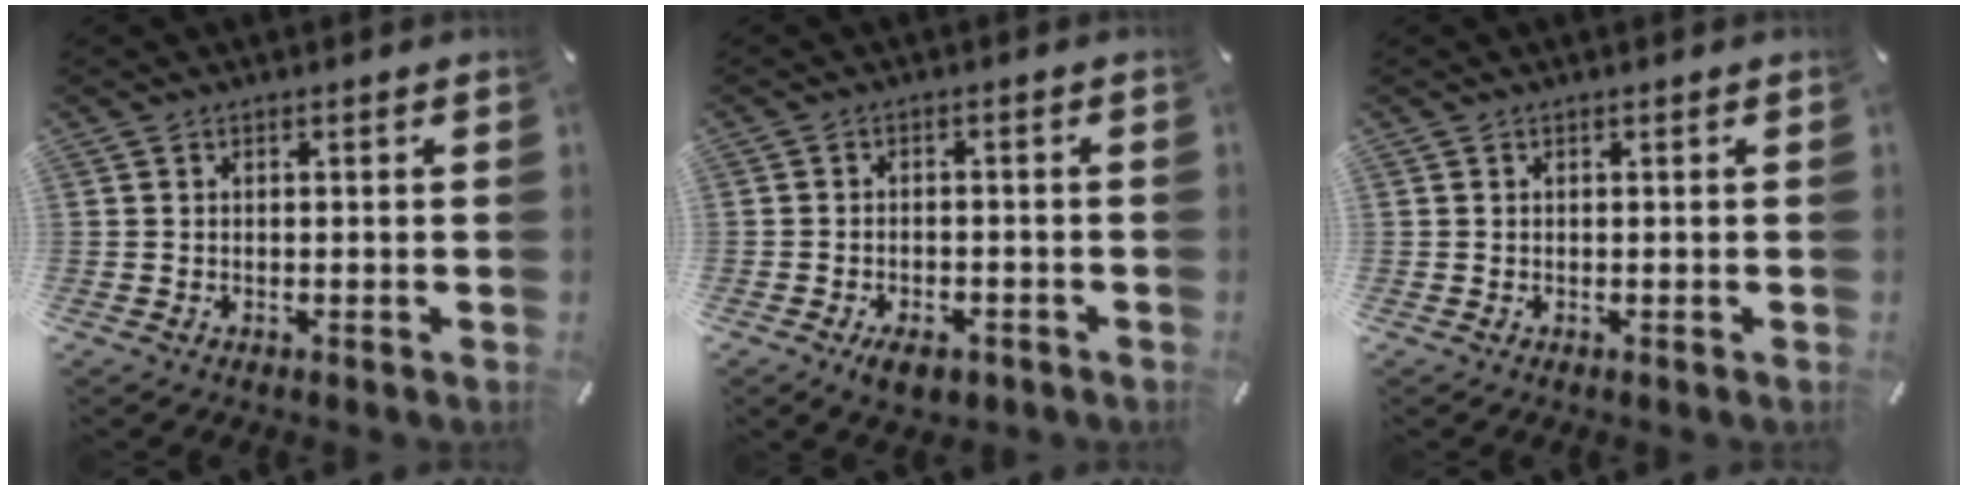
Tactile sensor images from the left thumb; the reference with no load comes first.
{"total": 4.3, "force": [-2.7, 2.3, 2.4], "torque": [-0.041, 0.014, -0.048]}
{"total": 0.0}